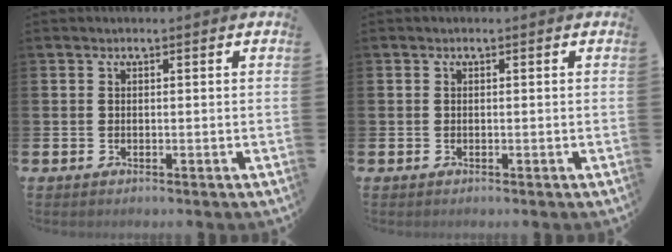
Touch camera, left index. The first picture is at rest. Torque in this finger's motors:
{"motor_torque": [-0.01, 0.00, 0.00, 0.02]}